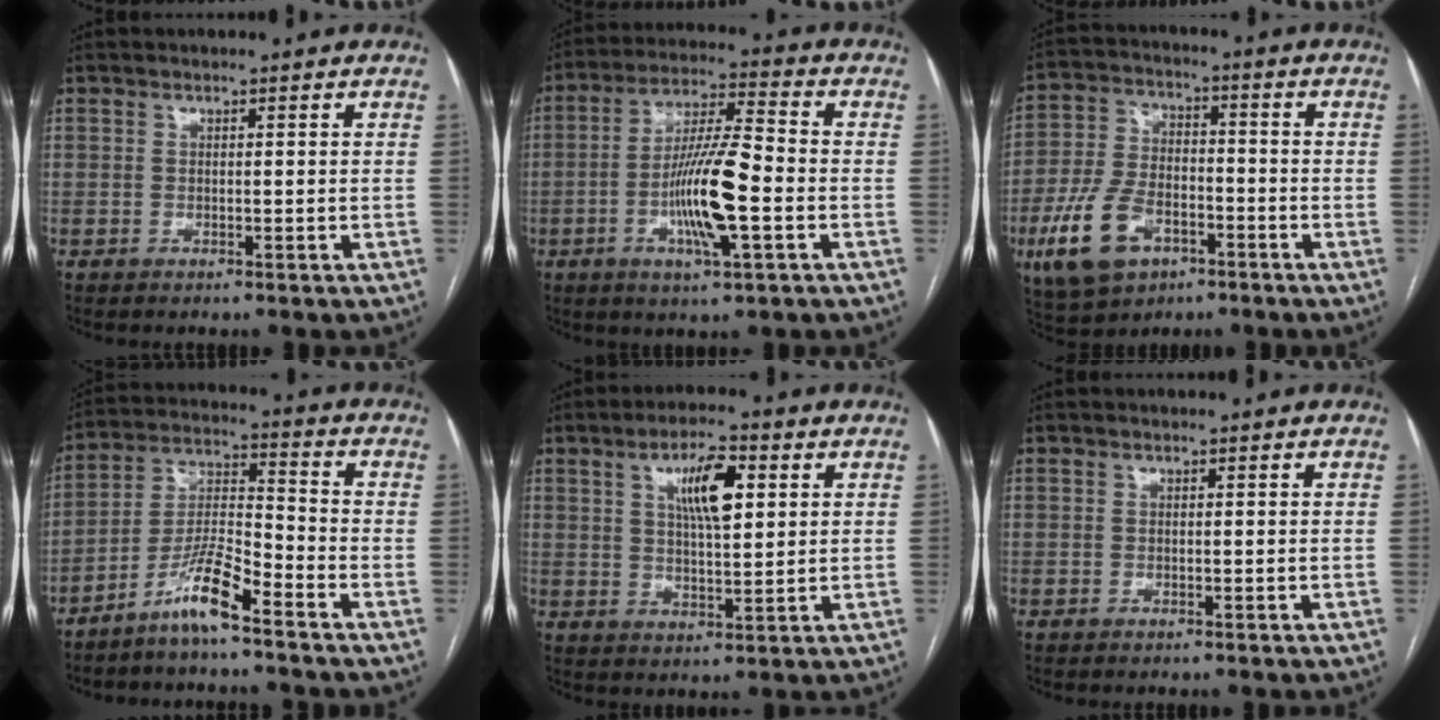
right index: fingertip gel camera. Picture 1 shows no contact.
{"total": 12.7, "force": [-3.4, 1.5, 12.1], "torque": [-0.230, -0.002, -0.063]}
{"total": 12.7, "force": [-5.9, 7.4, 8.4], "torque": [-0.188, 0.005, -0.103]}
{"total": 8.5, "force": [-6.1, 0.6, 5.8], "torque": [-0.121, -0.007, -0.122]}
{"total": 8.1, "force": [2.9, 2.2, 7.2], "torque": [-0.126, 0.008, 0.051]}
{"total": 0.0}